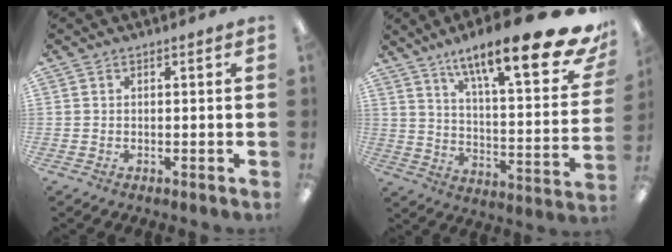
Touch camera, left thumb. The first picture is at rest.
{"total": 23.3, "force": [15.4, 5.2, 16.8], "torque": [-0.254, -0.103, 0.242]}